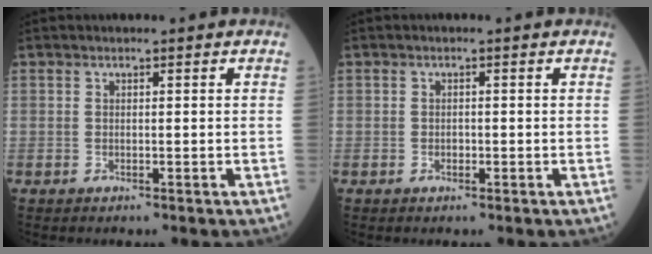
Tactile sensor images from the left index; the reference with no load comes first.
{"total": 0.8, "force": [-0.4, 0.5, 0.5], "torque": [-0.010, 0.001, -0.006]}